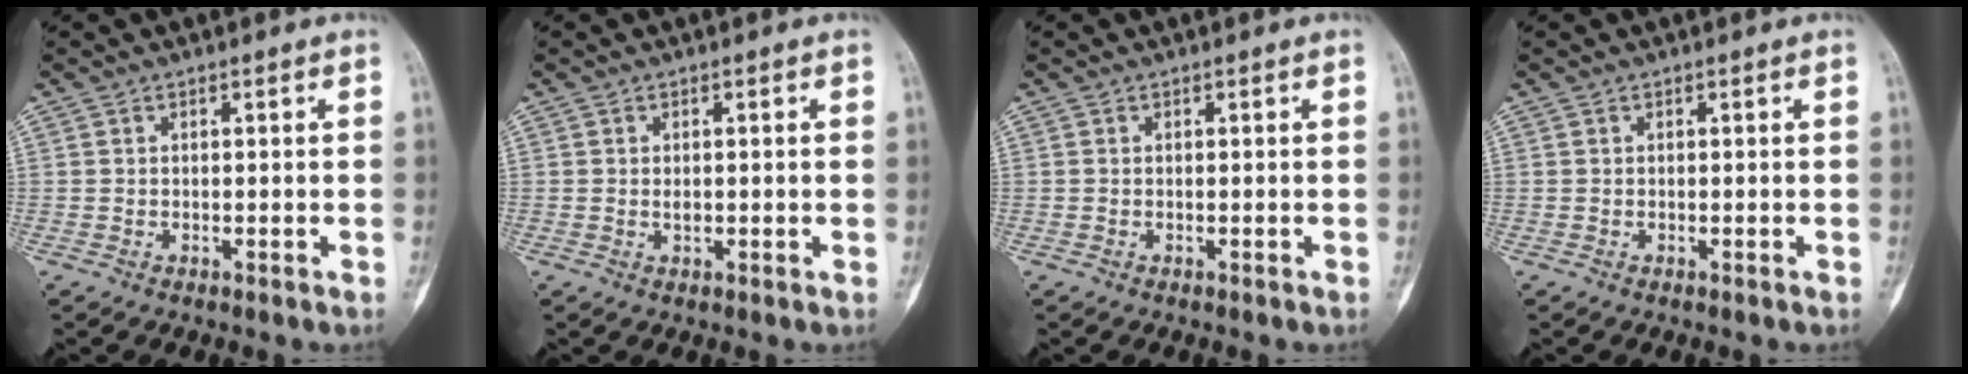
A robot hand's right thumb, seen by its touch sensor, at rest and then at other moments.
{"total": 1.2, "force": [0.0, 0.6, 1.0], "torque": [-0.015, -0.002, 0.000]}
{"total": 0.0}
{"total": 0.0}